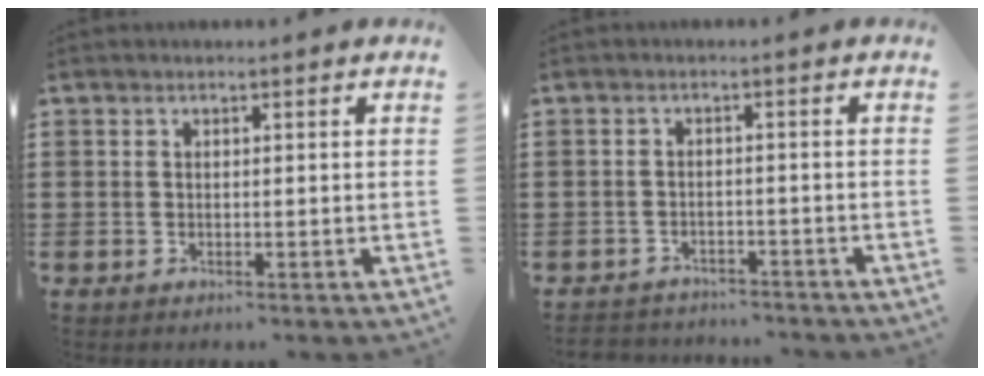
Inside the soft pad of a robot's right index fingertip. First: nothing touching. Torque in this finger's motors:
{"motor_torque": [-0.48, 0.61, -0.51, -0.21]}